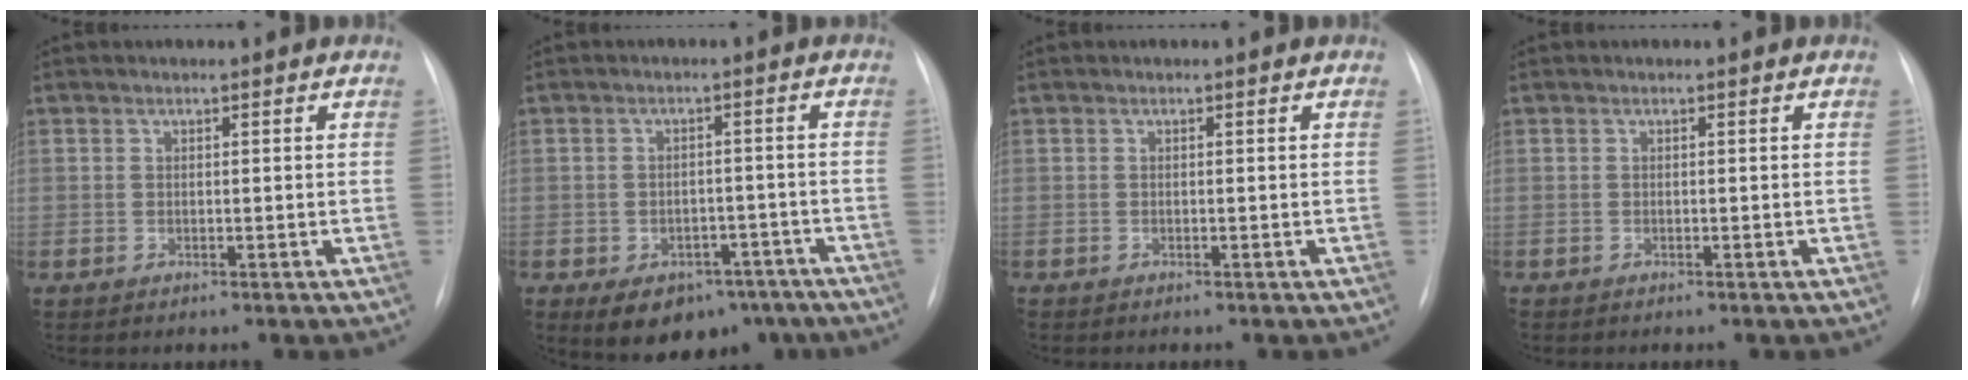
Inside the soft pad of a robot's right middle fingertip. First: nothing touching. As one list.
[{"total": 10.3, "force": [-6.5, 6.6, 4.4], "torque": [-0.050, 0.022, -0.083]}, {"total": 0.0}, {"total": 0.0}]